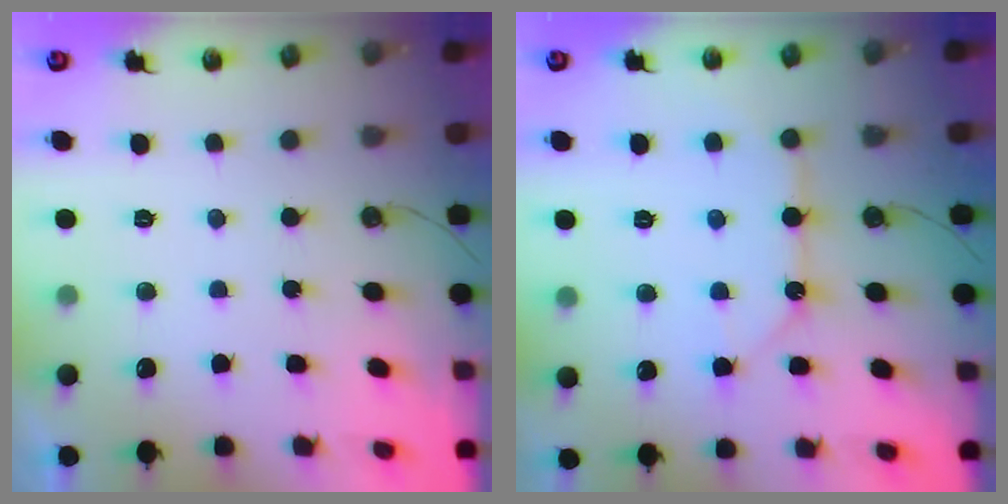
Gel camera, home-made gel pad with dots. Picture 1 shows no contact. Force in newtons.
{"total": 10.6, "press": 10.6, "slide": 0.6}